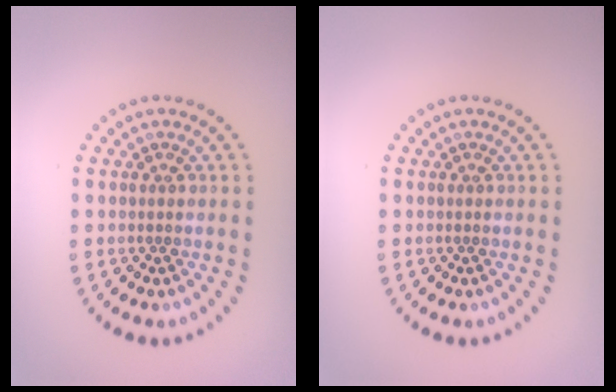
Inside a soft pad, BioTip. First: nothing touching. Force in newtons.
{"total": 0.0}